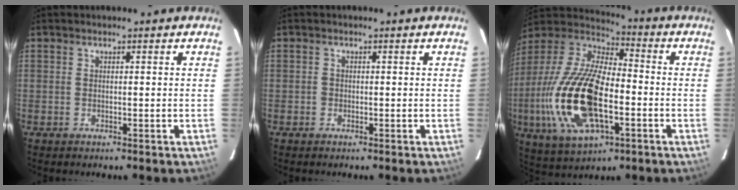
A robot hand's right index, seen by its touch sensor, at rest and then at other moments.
{"total": 0.9, "force": [-0.3, 0.8, 0.1], "torque": [0.001, 0.001, -0.004]}
{"total": 23.9, "force": [-5.4, 10.8, 20.6], "torque": [-0.443, -0.019, -0.098]}